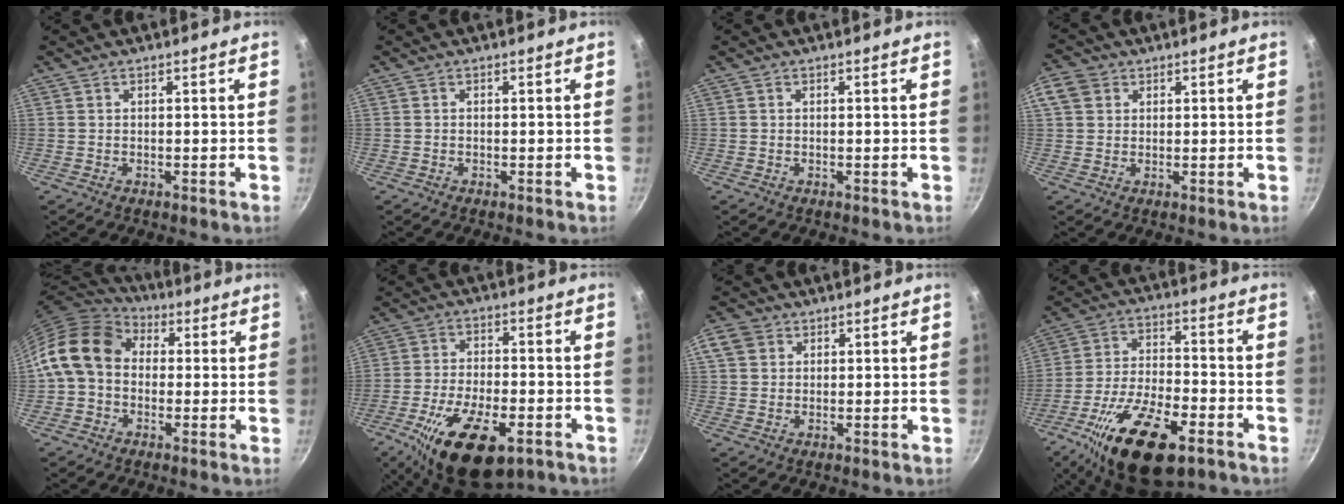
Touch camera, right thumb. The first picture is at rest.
{"total": 0.0}
{"total": 0.0}
{"total": 5.1, "force": [1.9, 4.1, 2.4], "torque": [-0.036, 0.001, 0.026]}
{"total": 13.8, "force": [1.3, 10.9, 8.5], "torque": [-0.128, 0.029, 0.003]}
{"total": 16.9, "force": [-8.3, 7.5, 12.7], "torque": [-0.211, 0.020, -0.140]}
{"total": 4.6, "force": [1.7, 3.7, 2.0], "torque": [-0.027, 0.001, 0.024]}
{"total": 21.1, "force": [-10.9, 8.7, 15.8], "torque": [-0.271, 0.029, -0.192]}